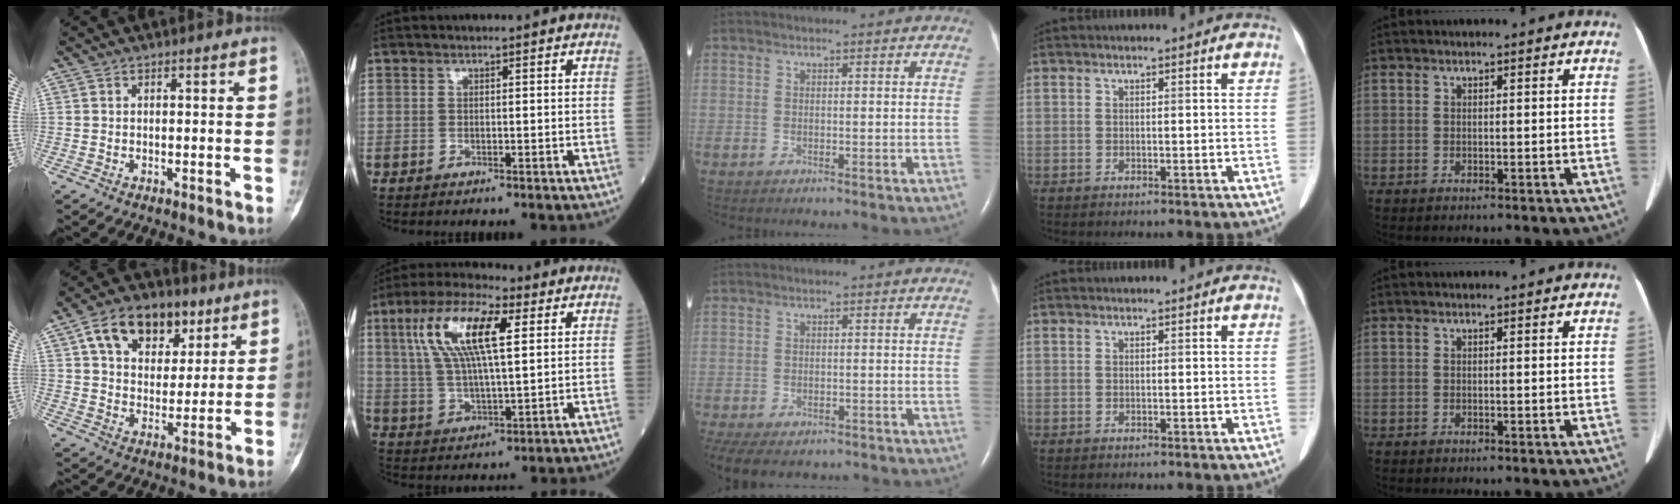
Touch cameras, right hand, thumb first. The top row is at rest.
{"thumb": {"total": 15.9, "force": [7.7, 10.3, 9.2], "torque": [-0.111, -0.012, 0.130]}, "index": {"total": 13.5, "force": [4.4, 3.4, 12.3], "torque": [-0.250, 0.023, 0.081]}, "middle": {"total": 11.7, "force": [-8.2, 6.3, 5.6], "torque": [-0.142, -0.016, -0.104]}}